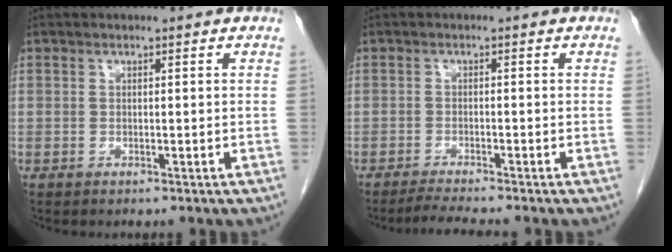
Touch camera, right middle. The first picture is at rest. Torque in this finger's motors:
{"motor_torque": [-0.02, 0.04, 0.00, 0.00]}